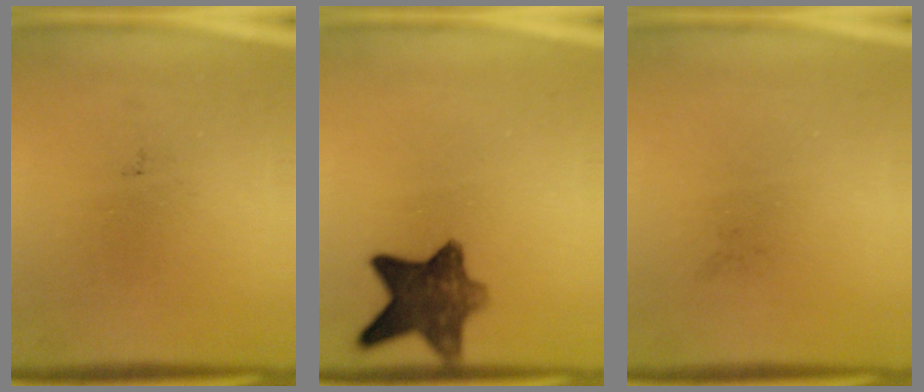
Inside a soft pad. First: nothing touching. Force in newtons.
{"total": 9.1}
{"total": 0.0}